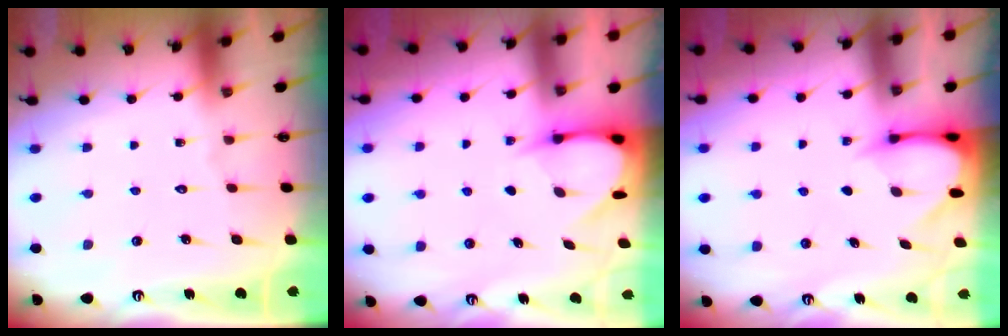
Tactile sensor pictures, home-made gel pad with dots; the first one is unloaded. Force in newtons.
{"total": 4.9, "press": 4.9, "slide": 0.3}
{"total": 3.4, "press": 3.4, "slide": 0.3}